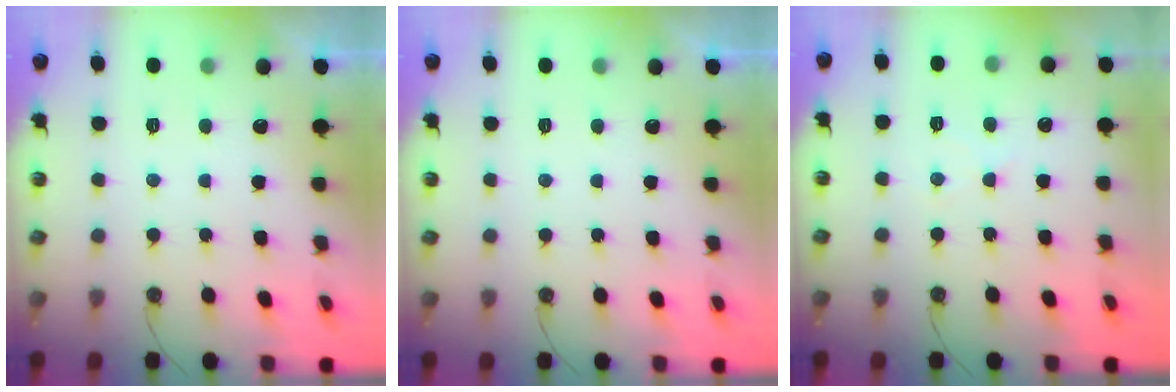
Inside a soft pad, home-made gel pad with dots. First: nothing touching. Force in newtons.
{"total": 0.0}
{"total": 5.8, "press": 5.8, "slide": 1.0}